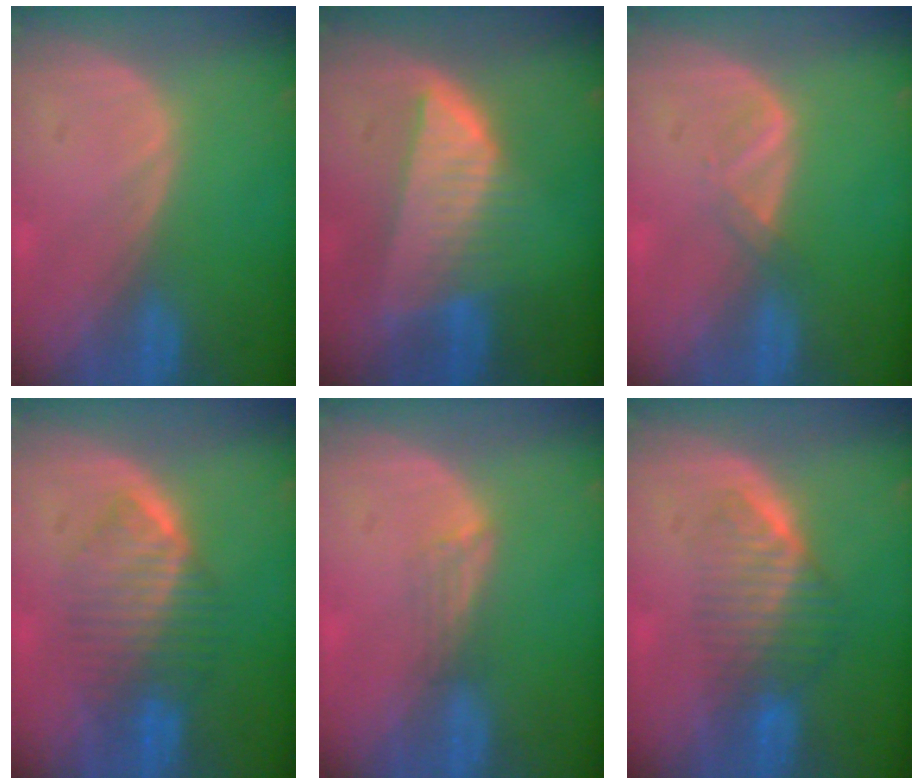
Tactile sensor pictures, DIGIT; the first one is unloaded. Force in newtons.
{"total": 8.2, "press": 7.3, "slide": 3.8}
{"total": 1.8, "press": 1.7, "slide": 0.3}
{"total": 6.5, "press": 6.5, "slide": 0.9}
{"total": 2.0, "press": 1.6, "slide": 1.3}
{"total": 6.3, "press": 5.7, "slide": 2.8}